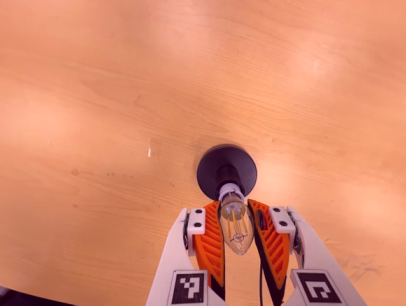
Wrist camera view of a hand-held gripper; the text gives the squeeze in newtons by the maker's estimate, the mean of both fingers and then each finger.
{"total": 20.5, "left": 18.6, "right": 22.5}